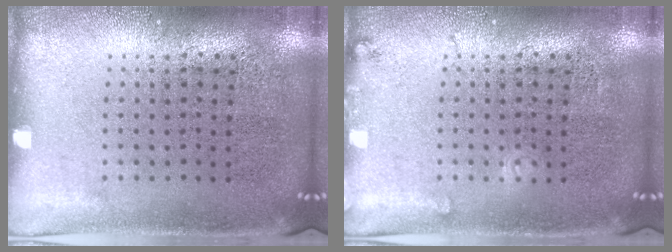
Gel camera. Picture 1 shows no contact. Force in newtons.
{"total": 1.2, "press": 1.2, "slide": 0.1}